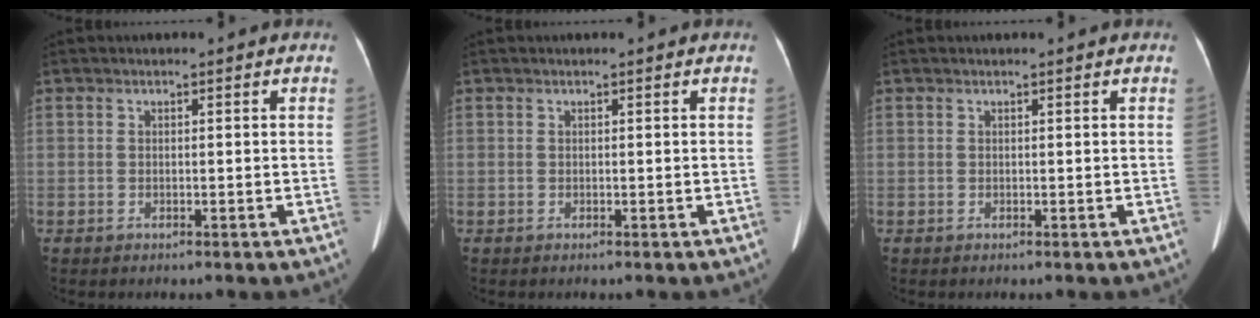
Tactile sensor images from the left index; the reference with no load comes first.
{"total": 0.0}
{"total": 0.9, "force": [0.8, 0.0, 0.4], "torque": [-0.009, 0.014, 0.011]}